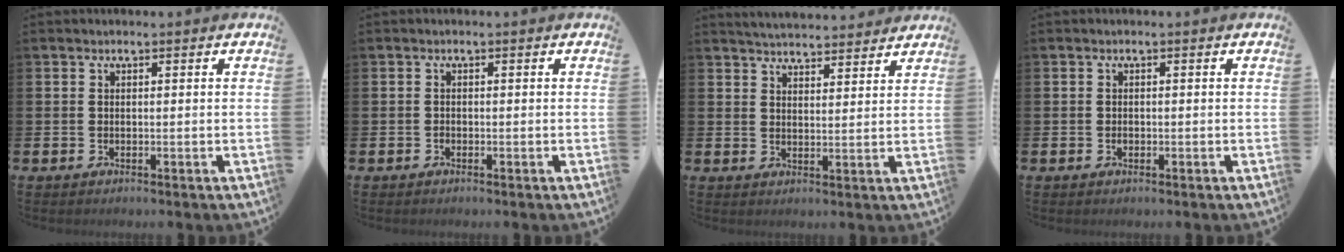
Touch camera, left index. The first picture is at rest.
{"total": 0.6, "force": [-0.5, 0.3, 0.1], "torque": [-0.010, 0.005, -0.009]}
{"total": 4.3, "force": [4.3, 0.3, 0.1], "torque": [-0.012, -0.025, 0.078]}
{"total": 0.7, "force": [-0.3, 0.5, 0.4], "torque": [-0.007, 0.004, -0.007]}